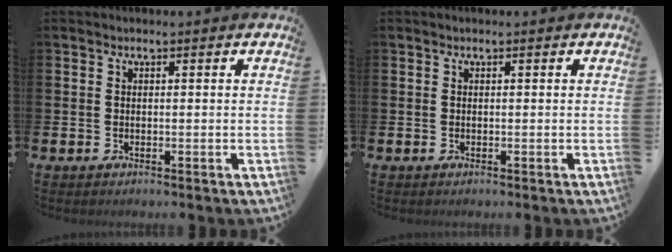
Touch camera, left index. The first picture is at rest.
{"total": 0.0}